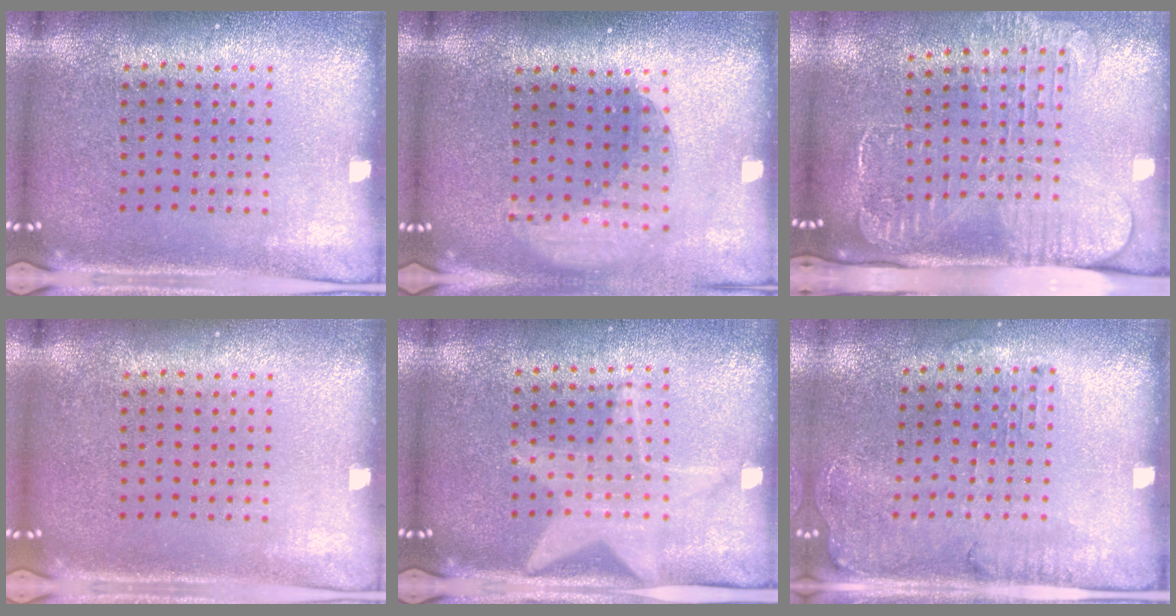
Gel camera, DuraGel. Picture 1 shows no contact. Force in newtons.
{"total": 1.9, "press": 1.4, "slide": 1.2}
{"total": 2.6, "press": 2.0, "slide": 1.7}
{"total": 0.0}
{"total": 1.4, "press": 1.4, "slide": 0.2}
{"total": 1.2, "press": 1.1, "slide": 0.5}